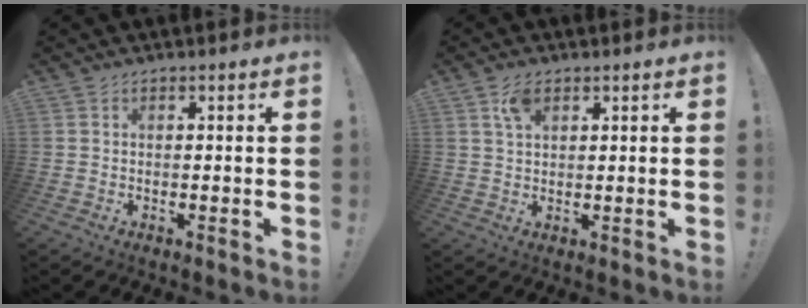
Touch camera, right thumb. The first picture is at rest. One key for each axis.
{"total": 4.8, "fx": 2.6, "fy": 2.4, "fz": 3.1, "tx": -0.058, "ty": -0.003, "tz": 0.048}